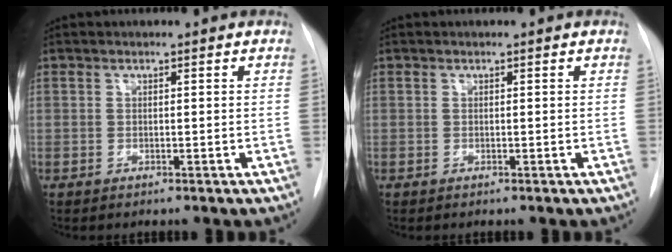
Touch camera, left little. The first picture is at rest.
{"total": 0.0}